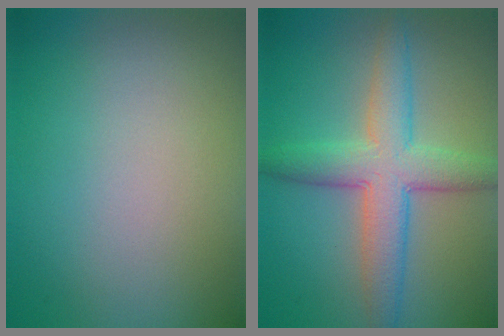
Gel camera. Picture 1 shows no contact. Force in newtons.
{"total": 5.8, "press": 5.8, "slide": 0.2}